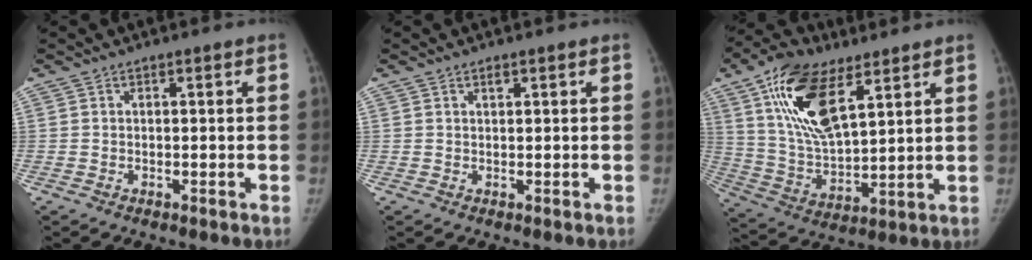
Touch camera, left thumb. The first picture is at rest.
{"total": 1.0, "force": [0.7, 0.5, 0.7], "torque": [-0.008, -0.003, 0.011]}
{"total": 19.2, "force": [9.4, 8.8, 14.2], "torque": [-0.248, -0.028, 0.176]}